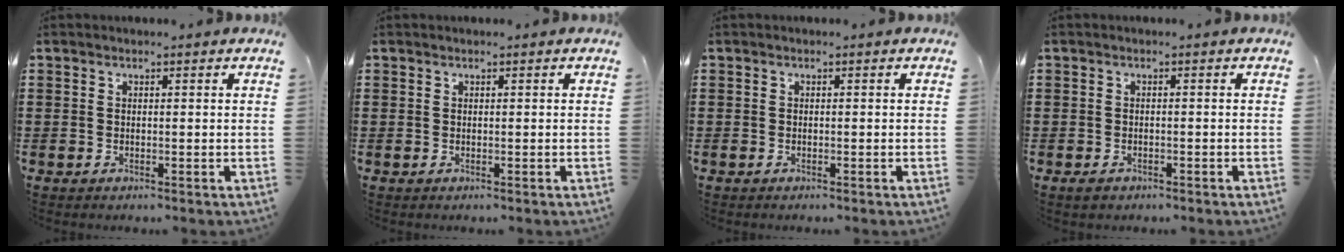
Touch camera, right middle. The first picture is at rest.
{"total": 0.0}
{"total": 0.0}
{"total": 1.0, "force": [-0.8, 0.4, 0.2], "torque": [-0.004, -0.002, -0.017]}